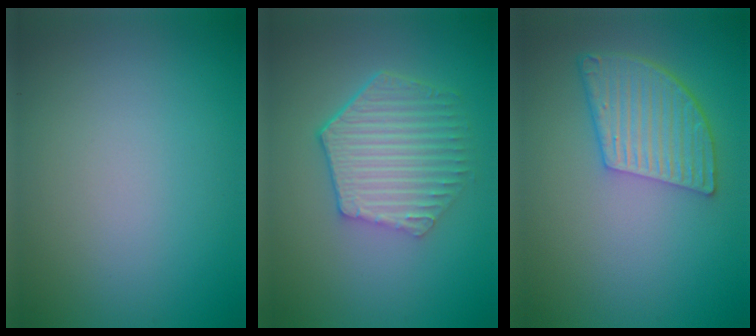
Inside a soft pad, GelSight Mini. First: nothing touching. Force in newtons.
{"total": 5.8, "press": 4.3, "slide": 3.8}
{"total": 5.7, "press": 4.3, "slide": 3.7}